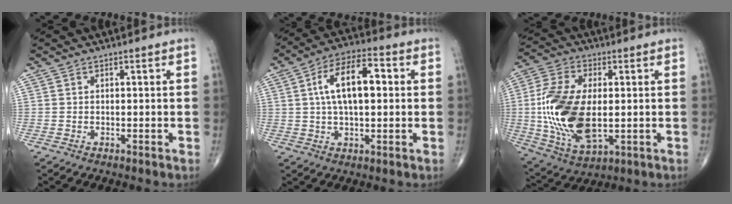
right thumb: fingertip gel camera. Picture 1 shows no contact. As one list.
[{"total": 12.5, "force": [1.9, 5.9, 10.8], "torque": [-0.185, 0.022, 0.028]}, {"total": 18.7, "force": [-0.4, 10.0, 15.9], "torque": [-0.330, -0.009, 0.002]}]